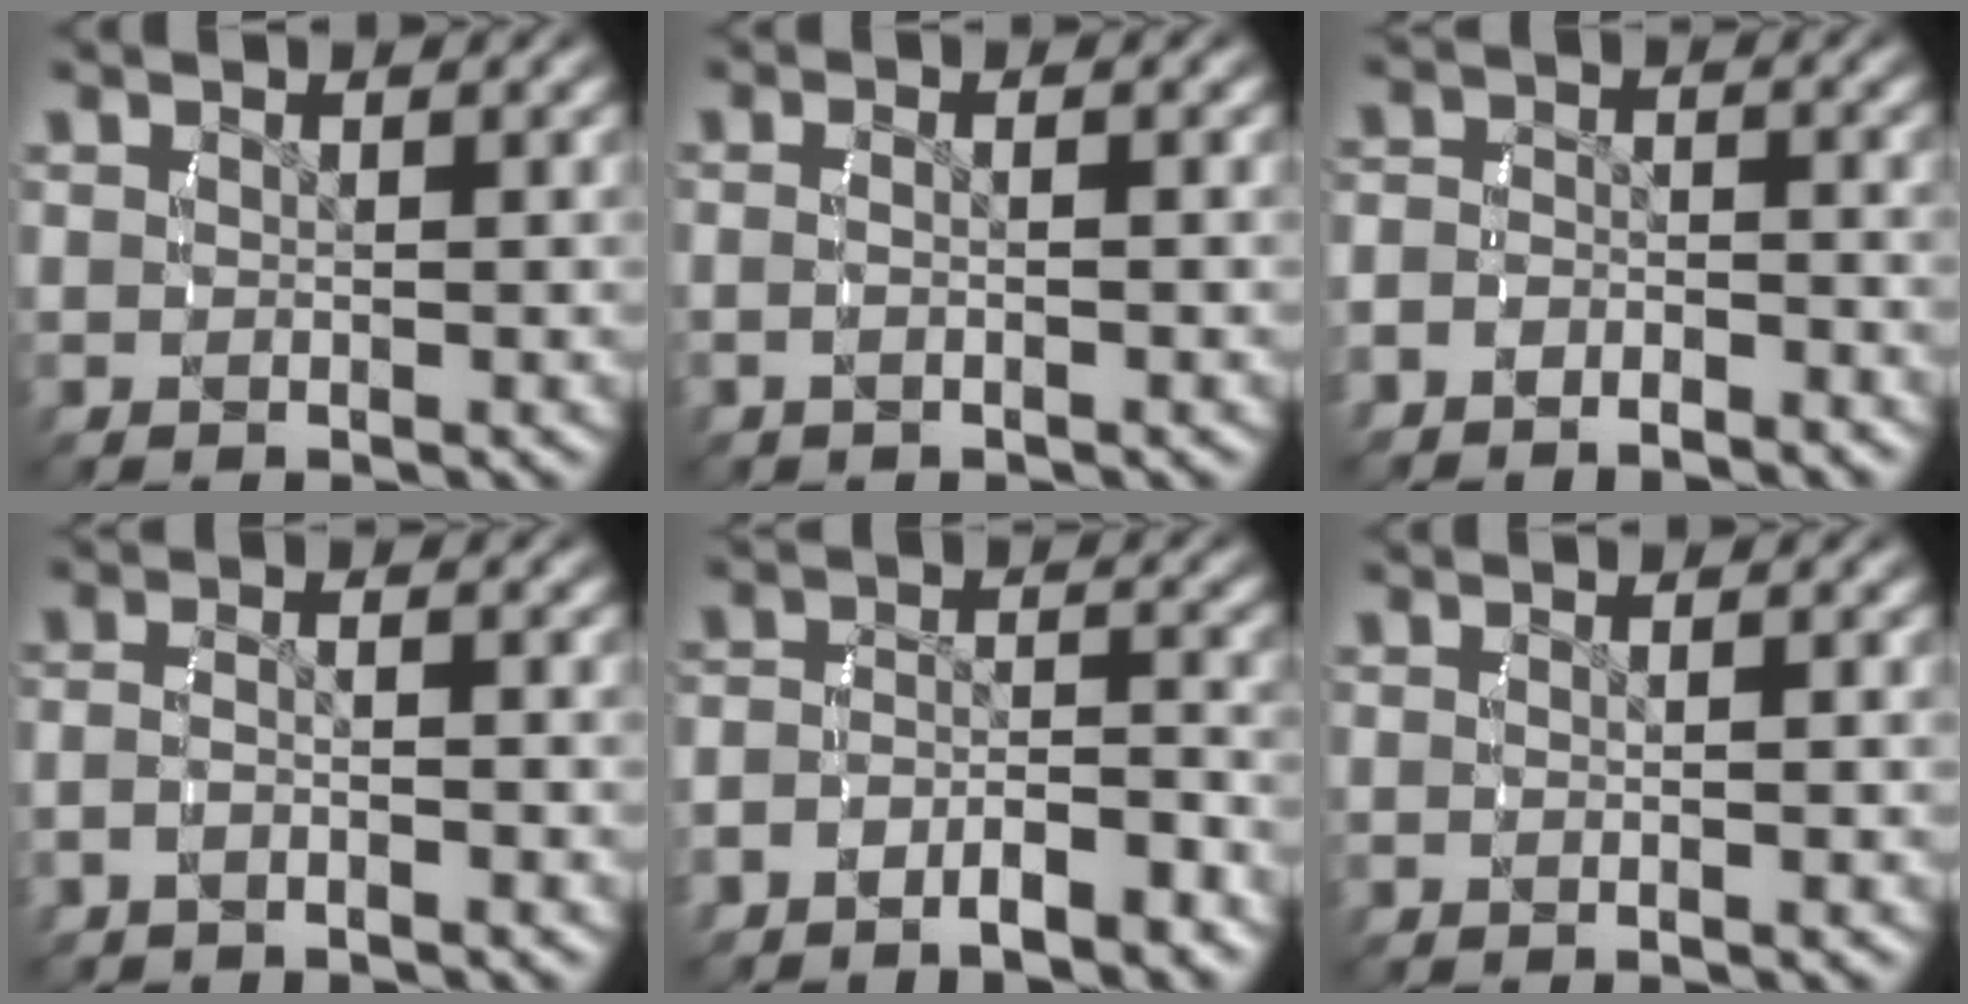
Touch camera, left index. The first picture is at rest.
{"total": 1.4, "force": [-0.6, 0.0, 1.3], "torque": [-0.030, 0.002, -0.011]}
{"total": 3.8, "force": [-3.1, 2.2, 0.8], "torque": [-0.022, -0.009, -0.051]}
{"total": 2.4, "force": [-1.7, 0.7, 1.4], "torque": [-0.037, -0.004, -0.029]}
{"total": 4.8, "force": [-4.0, 1.9, 1.8], "torque": [-0.028, -0.006, -0.068]}
{"total": 1.1, "force": [-0.7, -0.2, 0.8], "torque": [-0.018, 0.005, -0.014]}